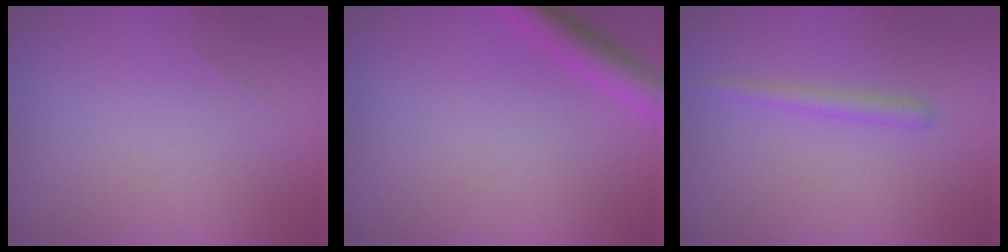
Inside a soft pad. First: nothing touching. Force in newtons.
{"total": 2.8, "press": 2.8, "slide": 0.2}
{"total": 1.3, "press": 1.3, "slide": 0.1}